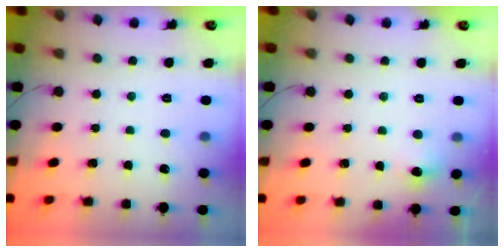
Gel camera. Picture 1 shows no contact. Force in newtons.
{"total": 5.8, "press": 4.8, "slide": 3.1}